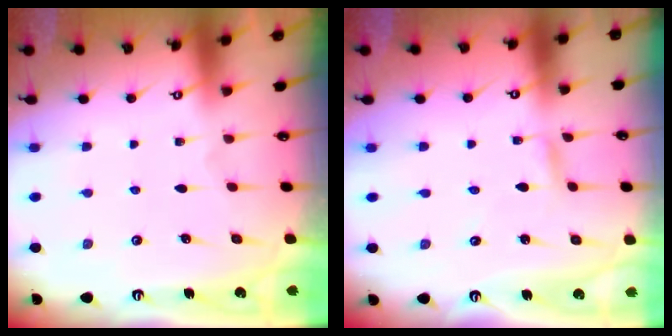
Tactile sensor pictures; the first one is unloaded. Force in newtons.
{"total": 2.5, "press": 2.5, "slide": 0.2}